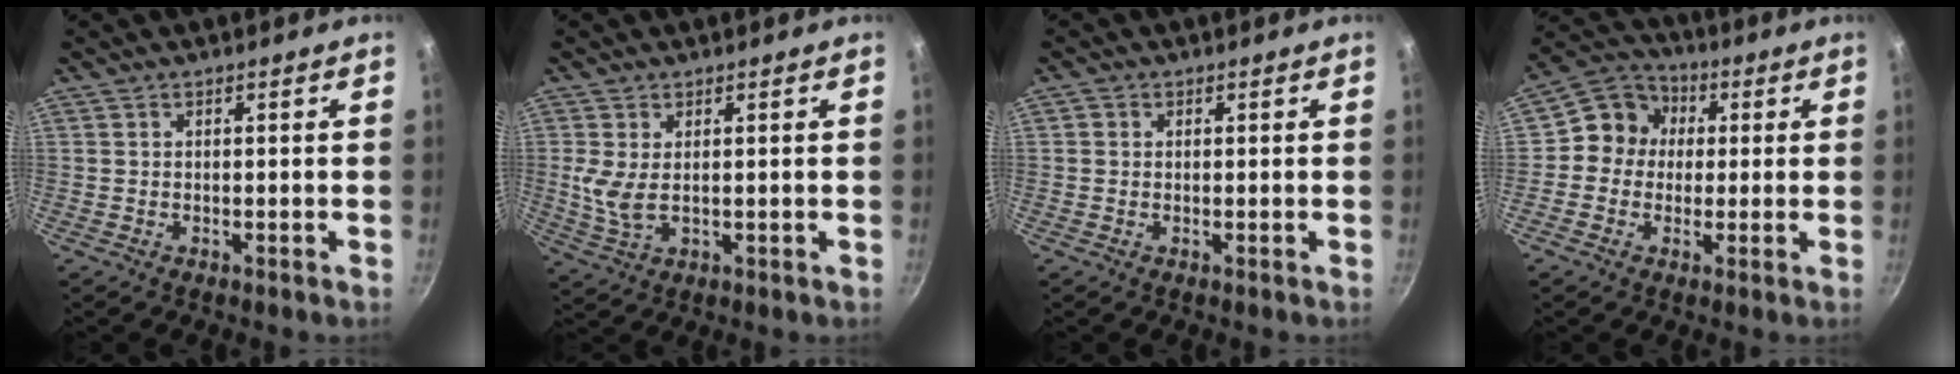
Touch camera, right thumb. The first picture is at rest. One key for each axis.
{"total": 5.3, "fx": 0.8, "fy": 2.7, "fz": 4.4, "tx": -0.090, "ty": -0.007, "tz": 0.022}
{"total": 1.0, "fx": 0.1, "fy": 0.9, "fz": 0.3, "tx": -0.002, "ty": 0.001, "tz": -0.001}
{"total": 8.7, "fx": 0.8, "fy": 8.1, "fz": 3.1, "tx": -0.013, "ty": 0.017, "tz": -0.010}